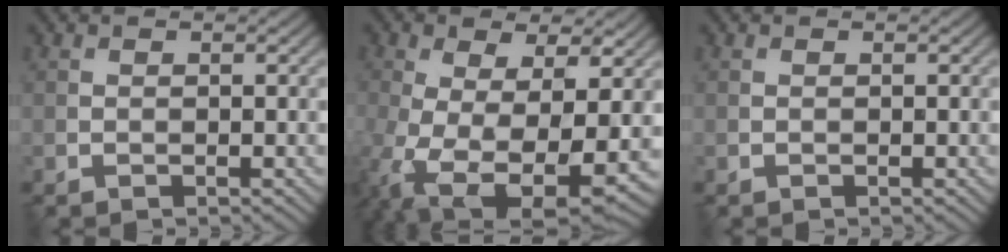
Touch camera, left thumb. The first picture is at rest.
{"total": 13.7, "force": [-3.9, 7.1, 11.1], "torque": [-0.246, -0.056, -0.042]}
{"total": 0.0}